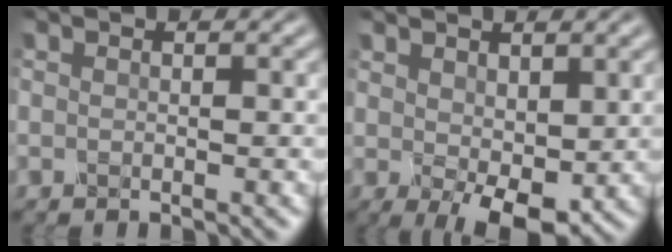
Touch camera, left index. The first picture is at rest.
{"total": 4.5, "force": [0.4, 2.4, 3.8], "torque": [-0.074, -0.011, 0.015]}